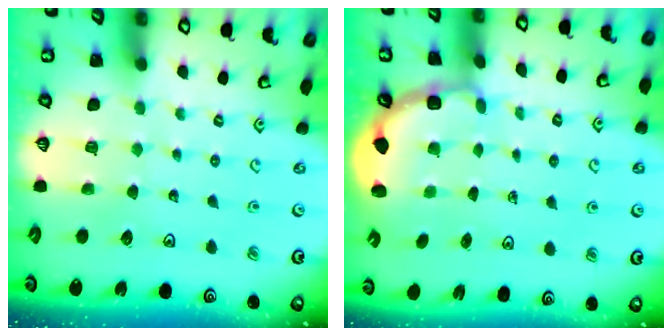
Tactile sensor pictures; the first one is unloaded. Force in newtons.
{"total": 2.7, "press": 2.3, "slide": 1.4}